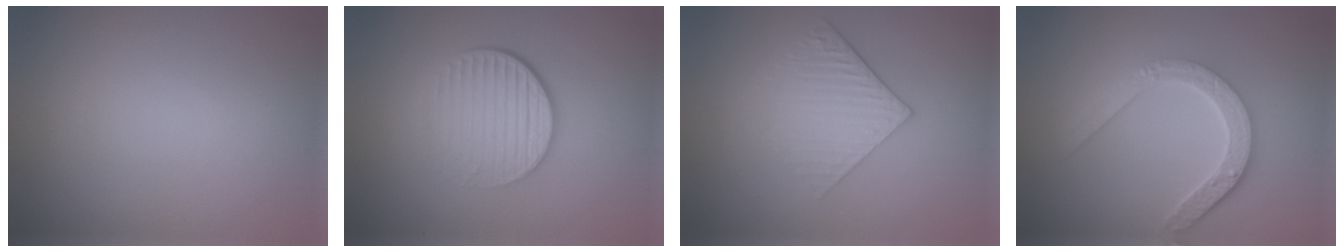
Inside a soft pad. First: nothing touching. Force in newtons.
{"total": 4.6, "press": 2.8, "slide": 3.6}
{"total": 3.1, "press": 2.6, "slide": 1.7}
{"total": 4.7, "press": 3.7, "slide": 3.0}